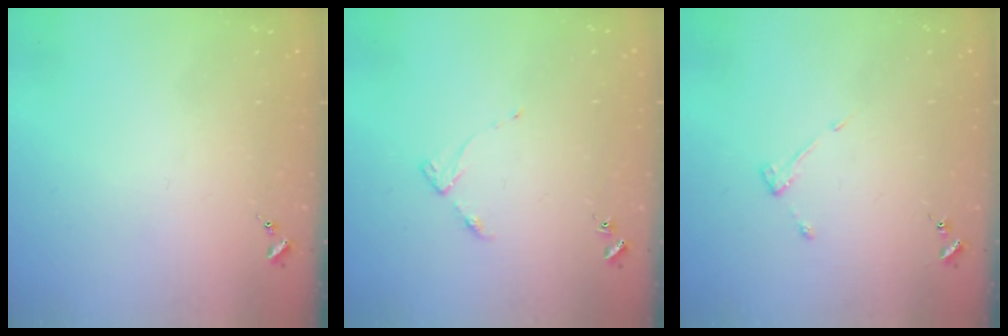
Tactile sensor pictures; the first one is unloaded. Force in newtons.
{"total": 3.3, "press": 3.3, "slide": 0.4}
{"total": 2.9, "press": 2.9, "slide": 0.5}